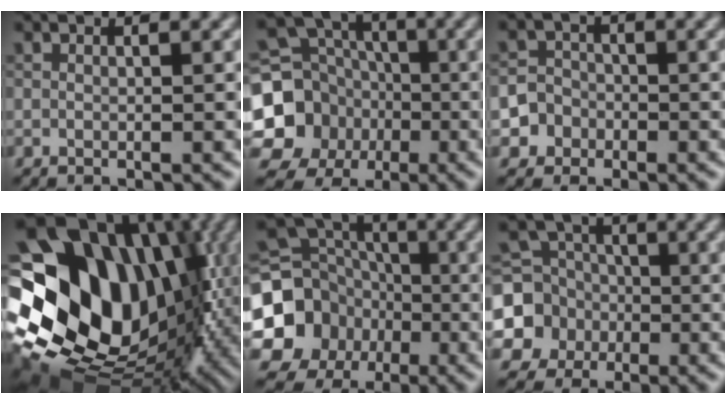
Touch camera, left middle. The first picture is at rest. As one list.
[{"total": 12.6, "force": [-2.8, 11.5, 4.2], "torque": [-0.105, -0.010, -0.070]}, {"total": 3.7, "force": [-1.9, 3.2, 0.2], "torque": [0.027, 0.000, -0.040]}, {"total": 19.6, "force": [0.6, 14.8, 12.8], "torque": [-0.217, -0.030, 0.038]}, {"total": 16.7, "force": [-4.3, 15.3, 5.1], "torque": [-0.136, -0.009, -0.102]}, {"total": 8.3, "force": [-1.8, 7.7, 2.4], "torque": [-0.062, -0.004, -0.063]}]